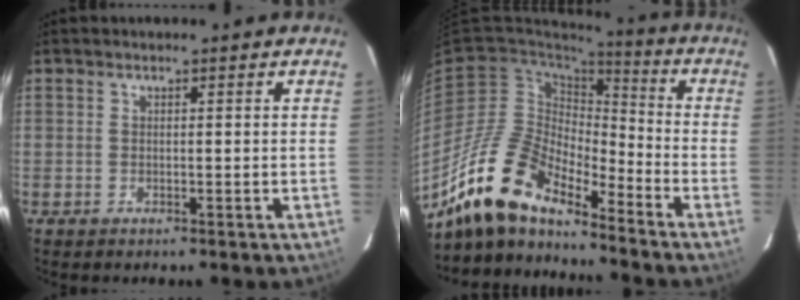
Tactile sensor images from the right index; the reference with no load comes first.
{"total": 16.3, "force": [-13.6, 4.8, 7.6], "torque": [-0.140, -0.007, -0.267]}